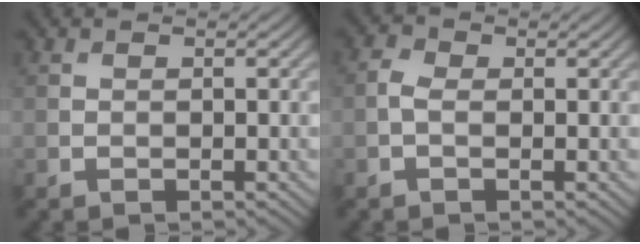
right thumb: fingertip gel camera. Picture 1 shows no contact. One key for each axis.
{"total": 1.9, "fx": -0.3, "fy": 1.1, "fz": 1.4, "tx": -0.035, "ty": 0.004, "tz": -0.013}